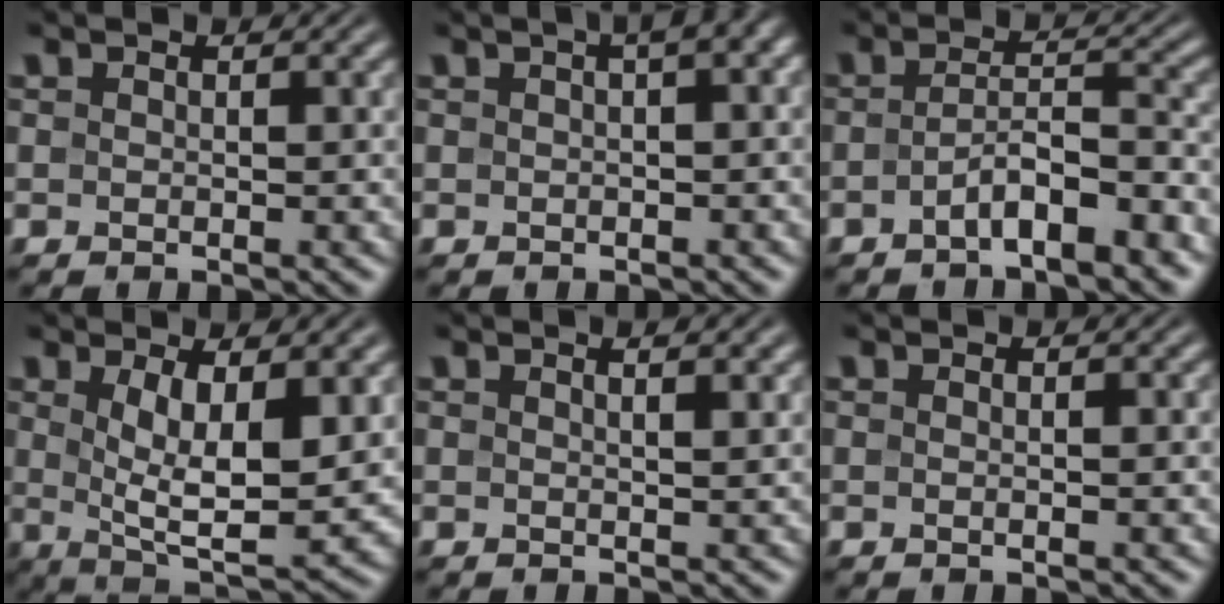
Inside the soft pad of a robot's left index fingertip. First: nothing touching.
{"total": 3.4, "force": [1.1, 0.8, 3.1], "torque": [-0.037, 0.019, 0.012]}
{"total": 4.7, "force": [-2.6, 1.3, 3.8], "torque": [-0.064, 0.007, -0.046]}
{"total": 7.5, "force": [1.5, 2.8, 6.8], "torque": [-0.123, -0.014, 0.031]}
{"total": 2.0, "force": [1.2, 0.6, 1.5], "torque": [-0.015, 0.007, 0.005]}
{"total": 1.0, "force": [0.0, 0.2, 1.0], "torque": [-0.011, 0.003, -0.002]}